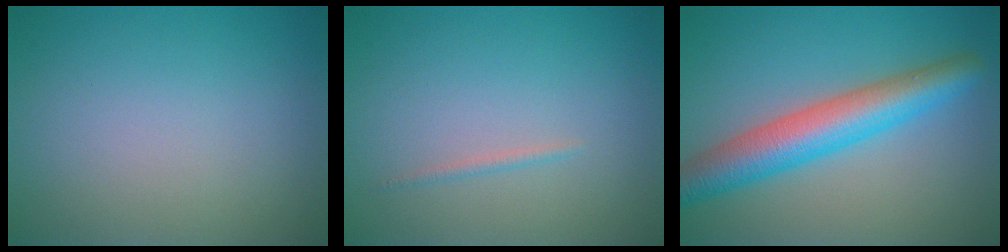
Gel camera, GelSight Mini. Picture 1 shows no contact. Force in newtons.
{"total": 0.6, "press": 0.6, "slide": 0.1}
{"total": 6.6, "press": 6.6, "slide": 0.3}